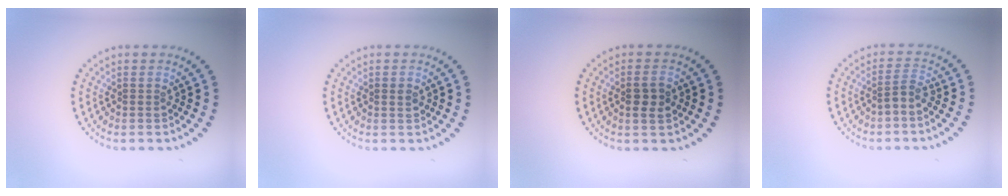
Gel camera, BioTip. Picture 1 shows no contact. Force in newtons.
{"total": 0.9, "press": 0.9, "slide": 0.1}
{"total": 2.2, "press": 2.1, "slide": 0.5}
{"total": 1.8, "press": 1.2, "slide": 1.3}